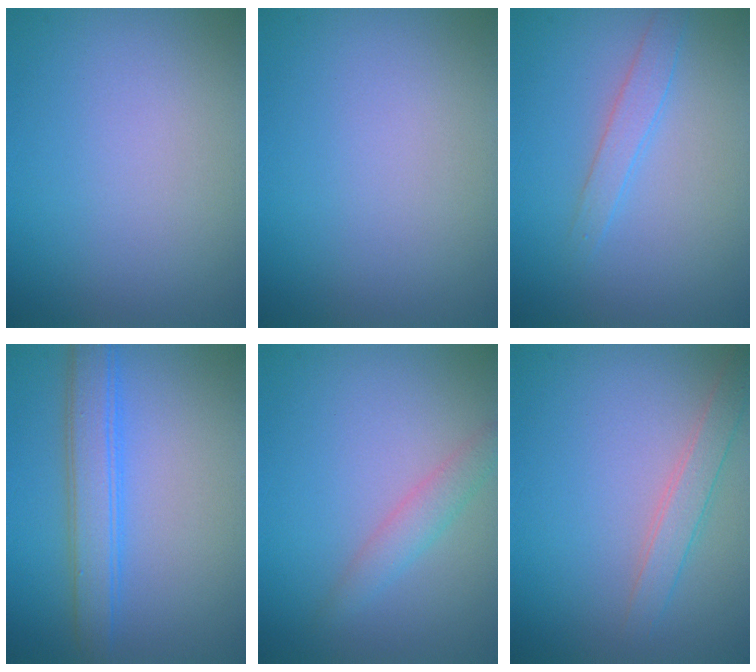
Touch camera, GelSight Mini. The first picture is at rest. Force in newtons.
{"total": 0.0}
{"total": 1.7, "press": 1.7, "slide": 0.1}
{"total": 3.8, "press": 3.8, "slide": 0.1}
{"total": 2.0, "press": 2.0, "slide": 0.0}
{"total": 2.3, "press": 2.3, "slide": 0.1}